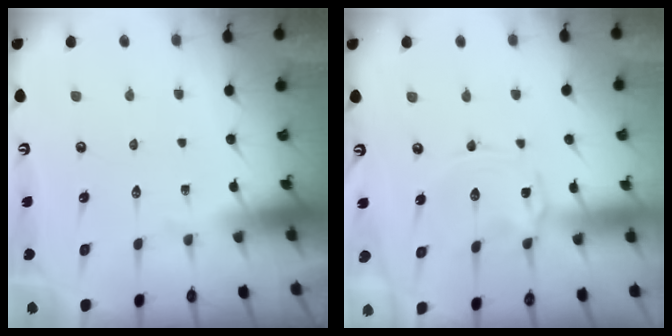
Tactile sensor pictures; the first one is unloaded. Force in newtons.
{"total": 1.2, "press": 1.2, "slide": 0.2}